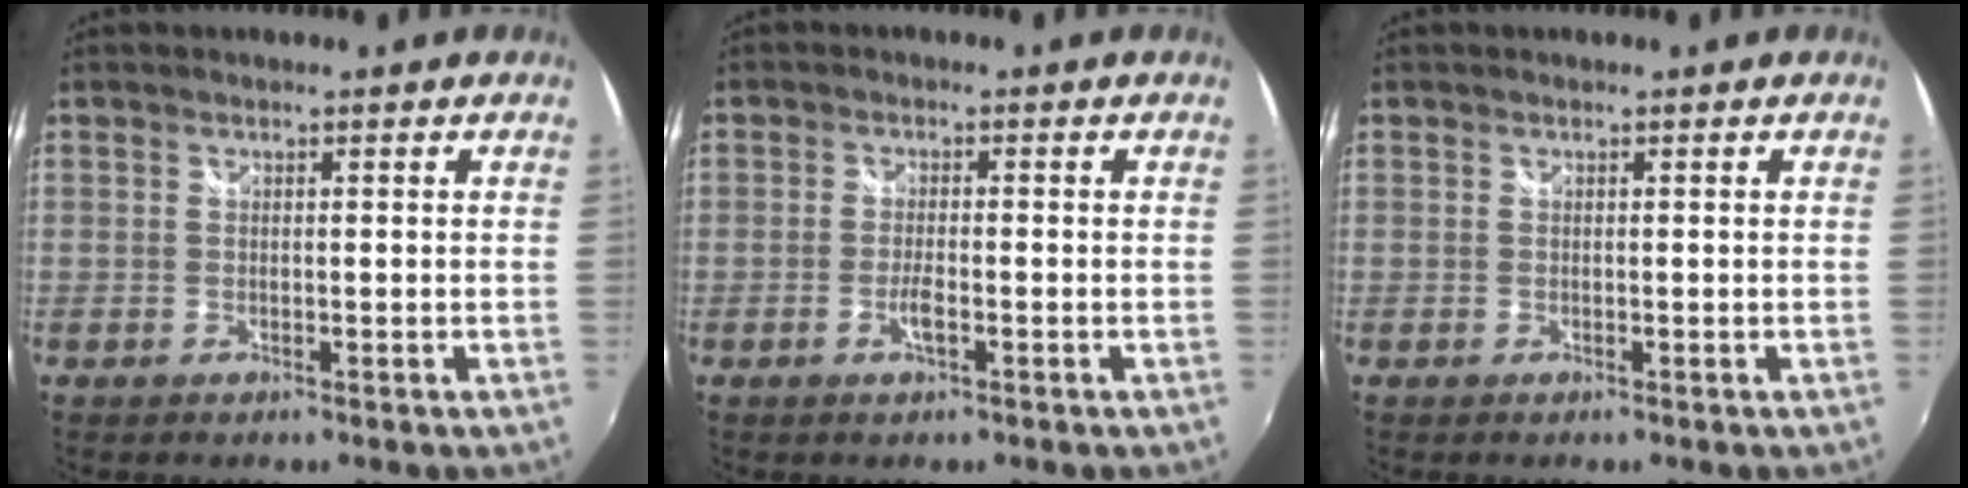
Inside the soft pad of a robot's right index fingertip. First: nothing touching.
{"total": 2.7, "force": [-1.1, 0.7, 2.4], "torque": [-0.051, -0.003, -0.022]}
{"total": 0.0}